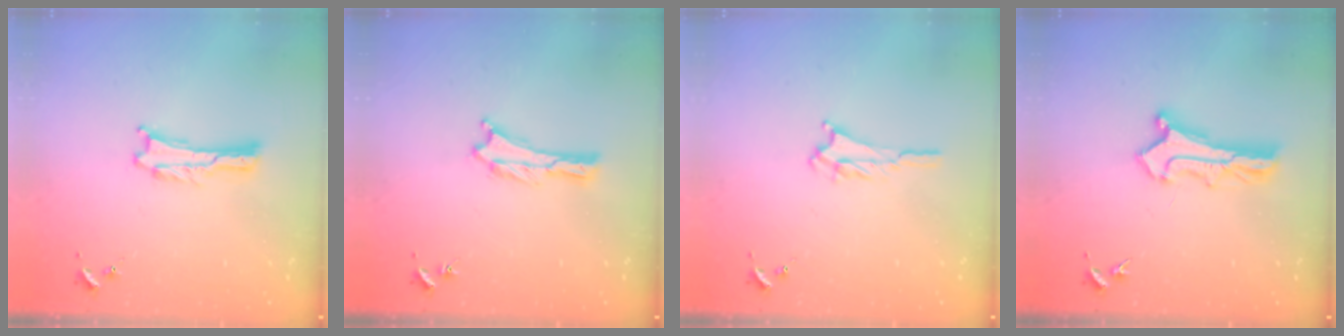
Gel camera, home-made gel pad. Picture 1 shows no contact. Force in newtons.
{"total": 0.0}
{"total": 1.7, "press": 1.6, "slide": 0.3}
{"total": 2.6, "press": 2.6, "slide": 0.2}